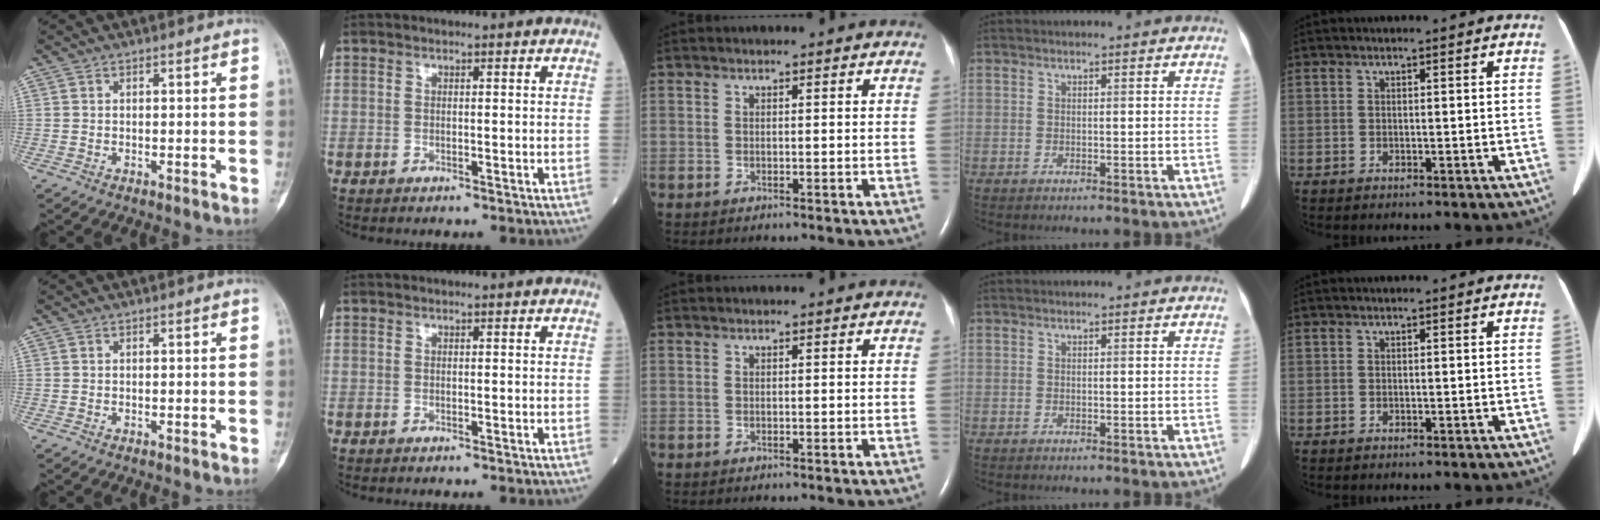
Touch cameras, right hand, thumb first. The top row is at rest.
{}